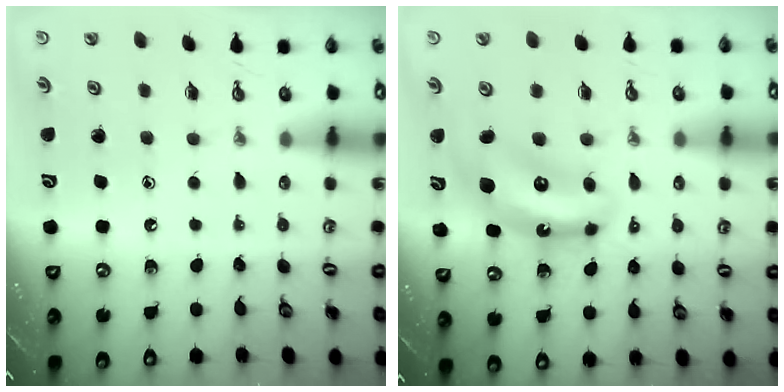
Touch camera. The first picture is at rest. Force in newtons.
{"total": 8.2, "press": 8.2, "slide": 0.7}